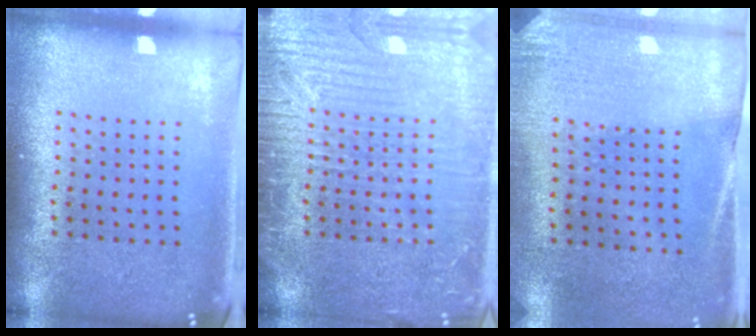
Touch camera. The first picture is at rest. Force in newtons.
{"total": 5.5, "press": 5.4, "slide": 0.7}
{"total": 2.7, "press": 2.3, "slide": 1.4}